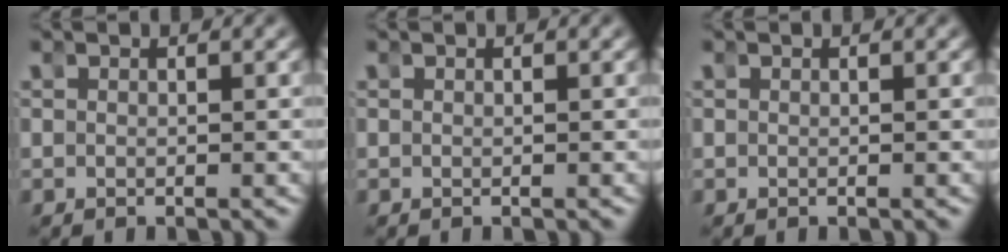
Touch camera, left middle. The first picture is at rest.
{"total": 0.0}
{"total": 0.0}